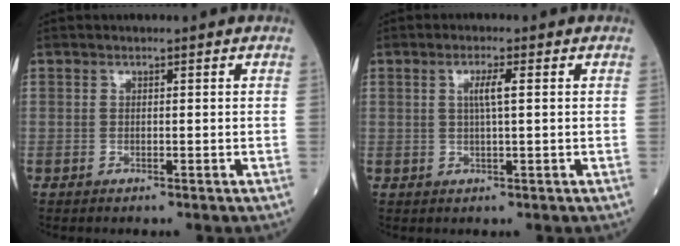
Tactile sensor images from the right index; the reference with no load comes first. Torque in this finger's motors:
{"motor_torque": [0.04, 0.01, 0.03, 0.02]}